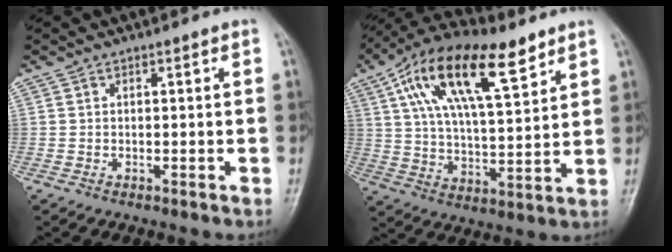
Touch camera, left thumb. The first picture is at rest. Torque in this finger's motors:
{"motor_torque": [0.99, 0.99, 1.50, -1.27, 0.32]}